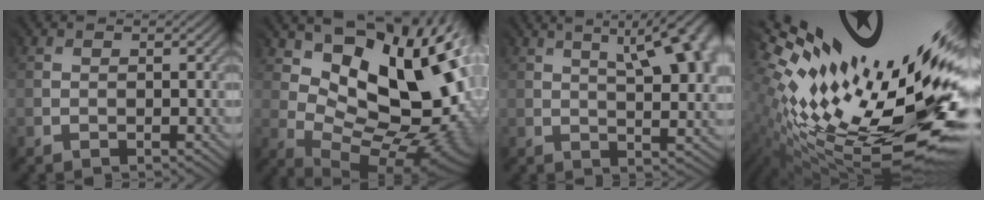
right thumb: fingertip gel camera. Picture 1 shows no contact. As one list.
[{"total": 17.8, "force": [5.9, 9.7, 13.8], "torque": [-0.188, 0.020, 0.111]}, {"total": 12.7, "force": [4.9, 4.5, 10.9], "torque": [-0.118, 0.038, 0.064]}, {"total": 18.9, "force": [2.3, 7.3, 17.3], "torque": [-0.272, -0.021, 0.067]}]